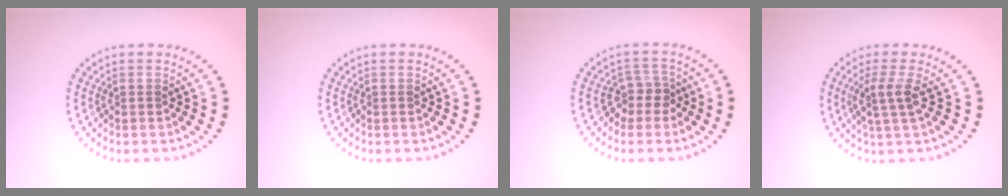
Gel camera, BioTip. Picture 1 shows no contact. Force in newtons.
{"total": 0.0}
{"total": 2.1, "press": 1.7, "slide": 1.3}
{"total": 2.6, "press": 2.0, "slide": 1.6}